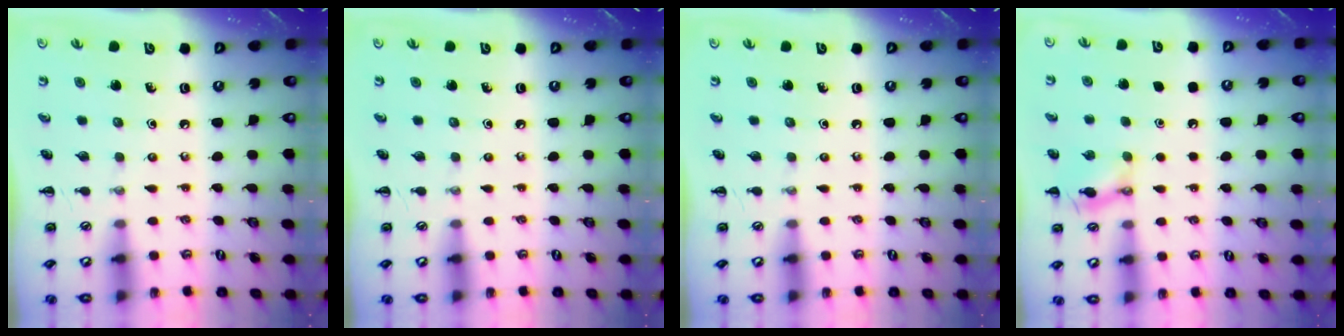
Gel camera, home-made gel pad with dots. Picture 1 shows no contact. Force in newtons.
{"total": 0.0}
{"total": 0.0}
{"total": 1.6, "press": 1.6, "slide": 0.1}